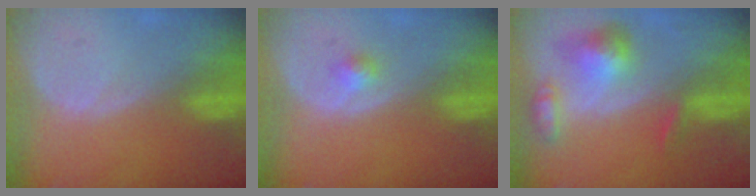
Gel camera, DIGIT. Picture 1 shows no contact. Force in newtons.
{"total": 1.7, "press": 1.4, "slide": 0.8}
{"total": 6.5, "press": 6.0, "slide": 2.4}